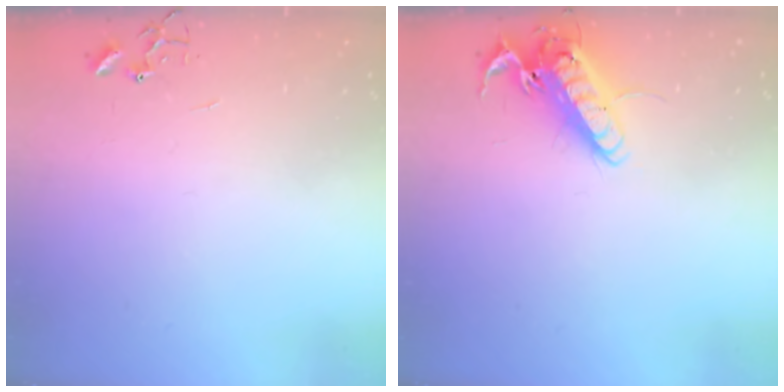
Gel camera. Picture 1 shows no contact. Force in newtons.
{"total": 15.0, "press": 14.7, "slide": 2.5}